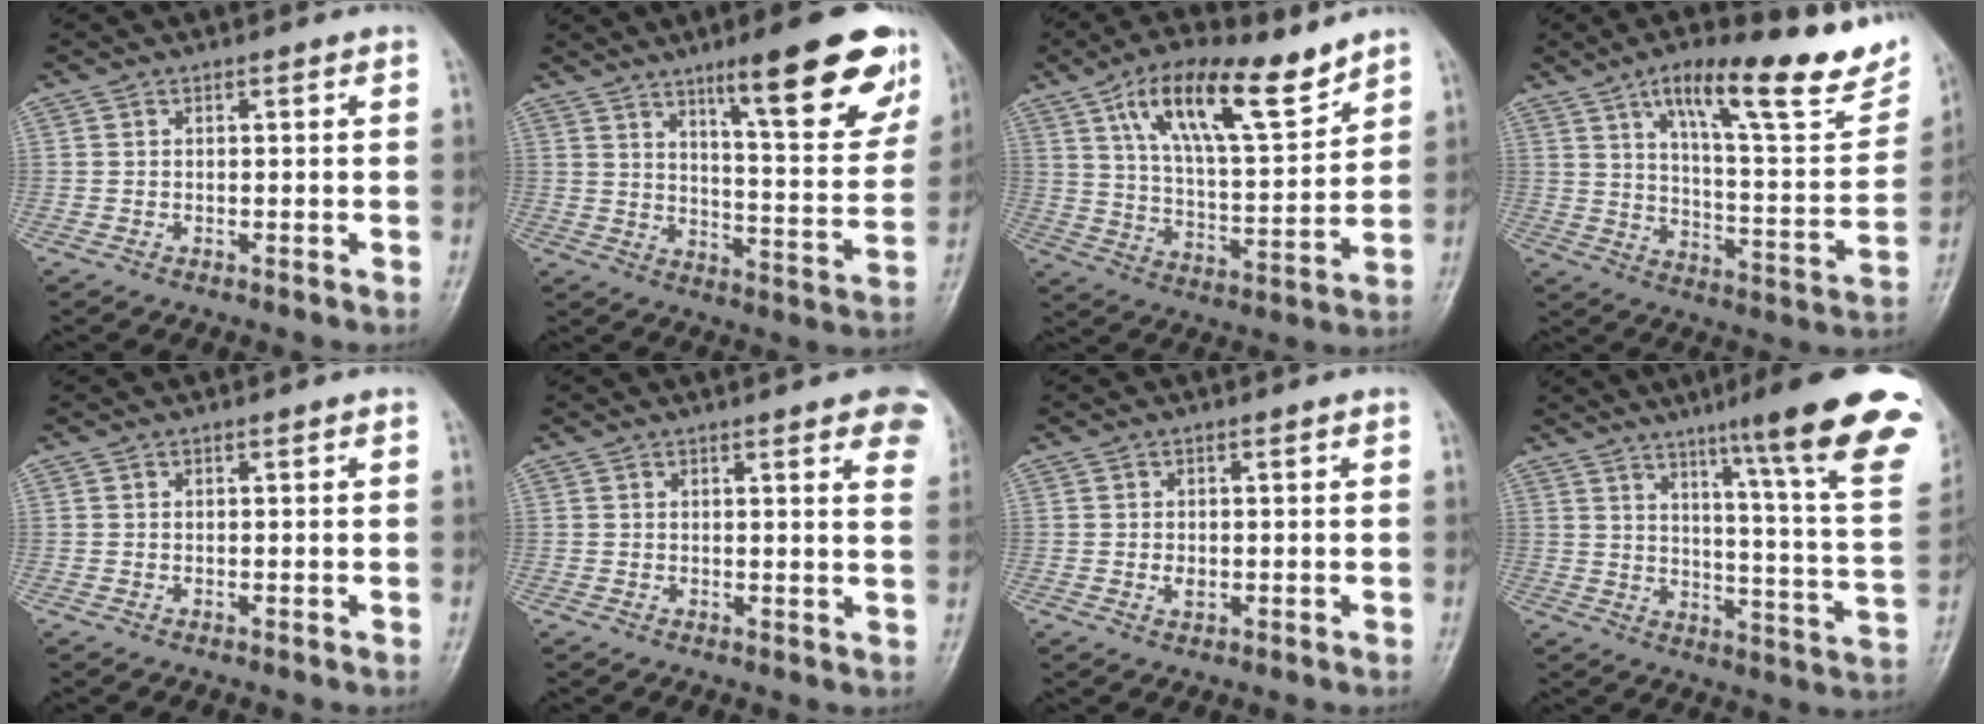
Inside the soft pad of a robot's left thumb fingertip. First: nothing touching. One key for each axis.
{"total": 19.8, "fx": 11.9, "fy": 4.3, "fz": 15.2, "tx": -0.166, "ty": -0.055, "tz": 0.173}
{"total": 17.3, "fx": 10.5, "fy": 5.7, "fz": 12.4, "tx": -0.186, "ty": -0.048, "tz": 0.189}
{"total": 23.4, "fx": 14.6, "fy": 6.1, "fz": 17.2, "tx": -0.210, "ty": -0.049, "tz": 0.225}
{"total": 0.0}
{"total": 10.1, "fx": 6.2, "fy": 2.5, "fz": 7.6, "tx": -0.066, "ty": -0.016, "tz": 0.059}
{"total": 1.6, "fx": -0.1, "fy": 1.1, "fz": 1.1, "tx": -0.017, "ty": -0.002, "tz": -0.001}
{"total": 25.1, "fx": 15.3, "fy": 2.2, "fz": 19.7, "tx": -0.246, "ty": -0.072, "tz": 0.201}